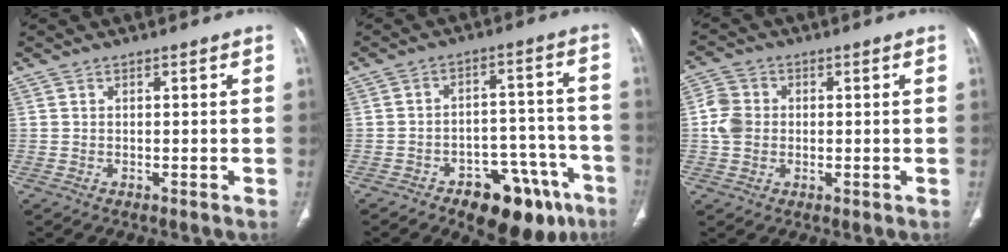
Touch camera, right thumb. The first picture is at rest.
{"total": 16.0, "force": [-9.8, 7.8, 9.9], "torque": [-0.078, 0.074, -0.131]}
{"total": 5.3, "force": [-0.1, 4.6, 2.8], "torque": [-0.047, 0.009, -0.007]}